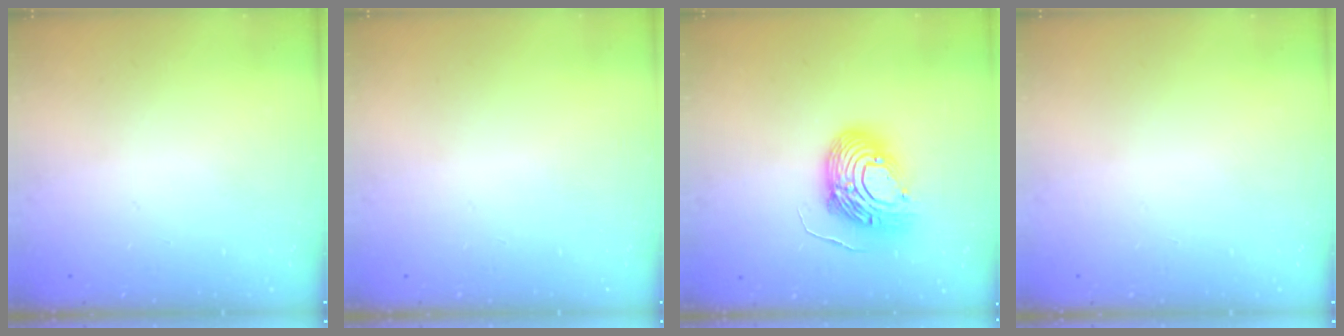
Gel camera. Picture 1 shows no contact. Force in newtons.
{"total": 0.0}
{"total": 14.4, "press": 14.4, "slide": 1.1}
{"total": 0.0}